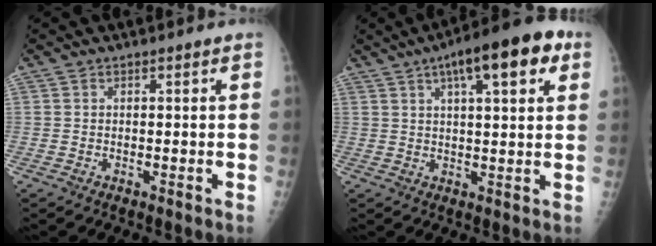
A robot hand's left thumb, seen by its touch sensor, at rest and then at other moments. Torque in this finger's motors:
{"motor_torque": [1.76, 1.44, 0.99, -0.33, 0.12]}